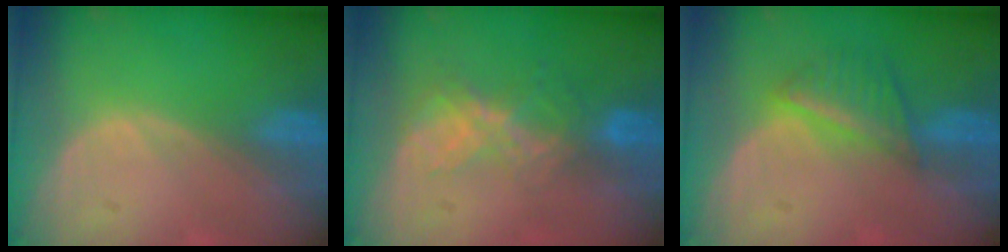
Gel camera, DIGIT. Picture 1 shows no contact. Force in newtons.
{"total": 6.5, "press": 5.7, "slide": 3.2}
{"total": 5.7, "press": 5.1, "slide": 2.5}